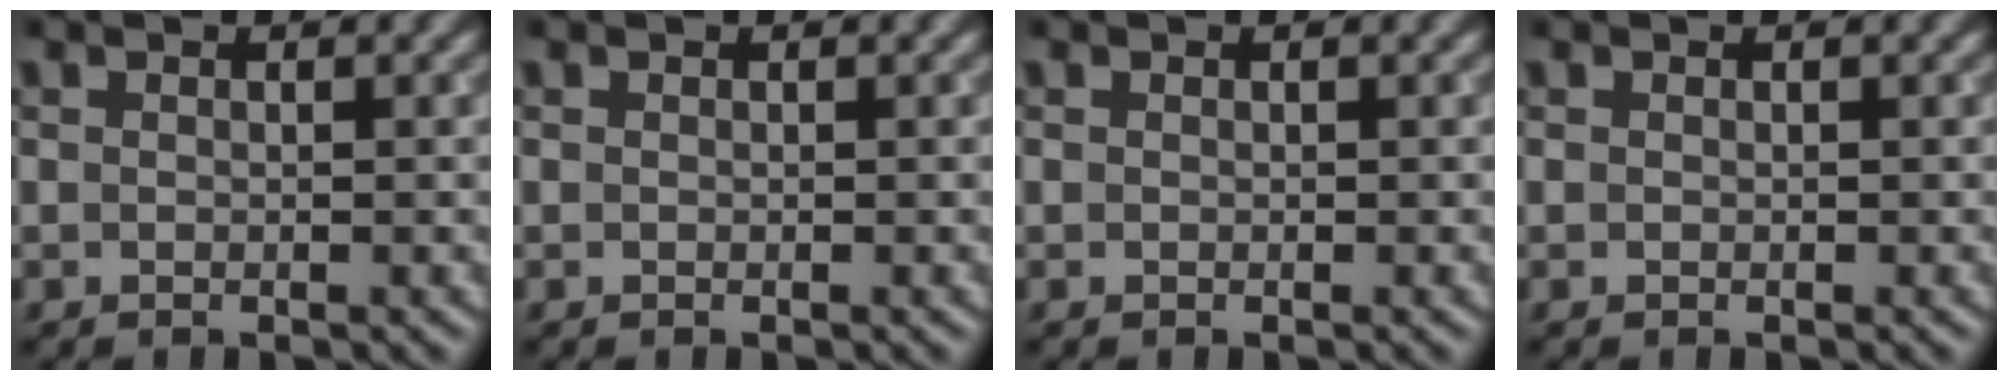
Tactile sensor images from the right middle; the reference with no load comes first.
{"total": 0.0}
{"total": 0.0}
{"total": 0.0}